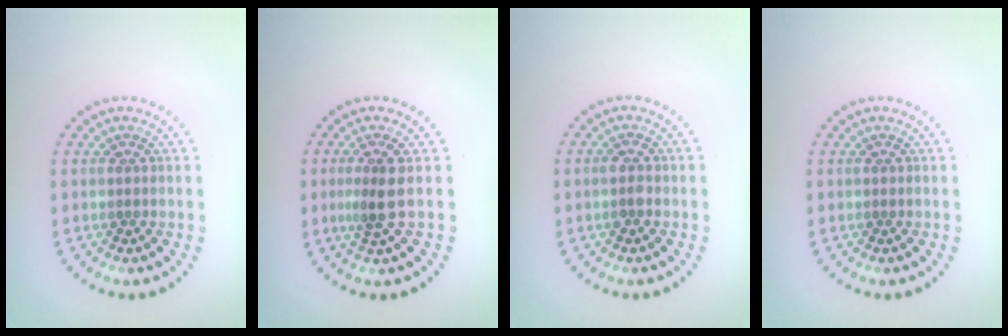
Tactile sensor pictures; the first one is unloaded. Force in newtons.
{"total": 2.4, "press": 1.9, "slide": 1.5}
{"total": 1.3, "press": 1.3, "slide": 0.4}
{"total": 0.0}